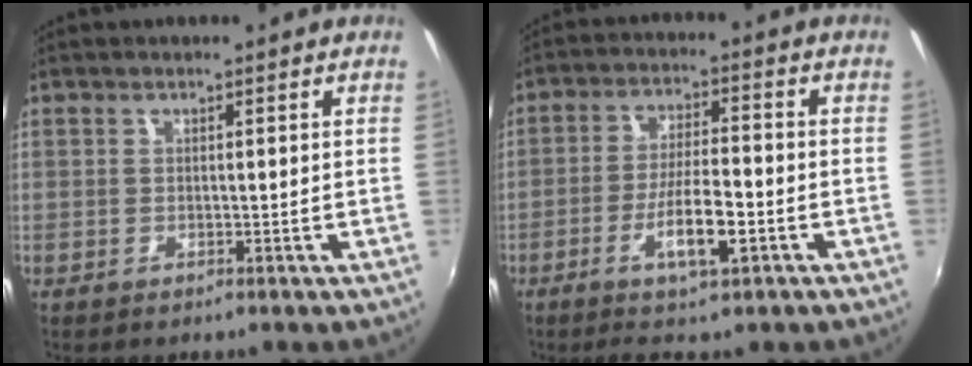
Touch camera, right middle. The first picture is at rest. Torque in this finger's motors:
{"motor_torque": [1.07, -1.07, 0.40, 0.17]}